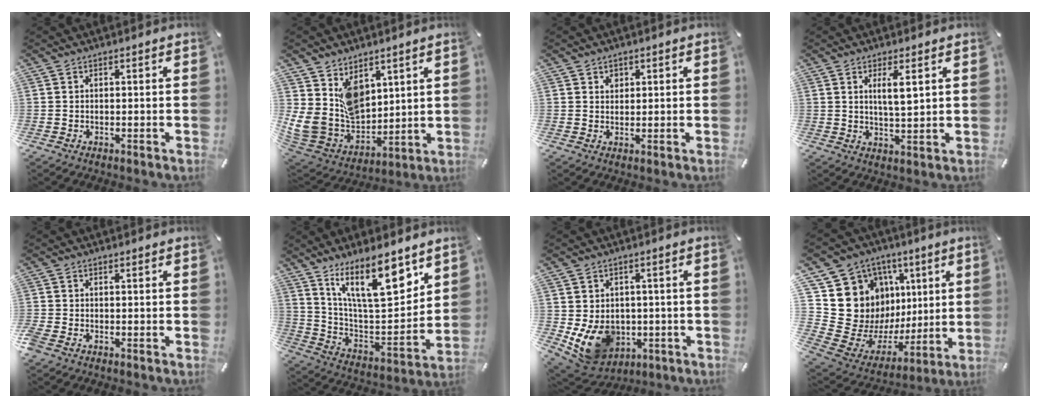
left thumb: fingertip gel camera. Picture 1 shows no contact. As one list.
[{"total": 14.4, "force": [5.3, 11.7, 6.4], "torque": [-0.134, -0.062, 0.107]}, {"total": 1.6, "force": [0.9, 1.3, 0.2], "torque": [0.012, -0.004, 0.012]}, {"total": 5.6, "force": [2.2, 1.3, 4.9], "torque": [-0.086, -0.004, 0.032]}, {"total": 1.4, "force": [-0.9, 0.8, 0.6], "torque": [-0.017, 0.001, -0.019]}, {"total": 18.8, "force": [12.0, 7.1, 12.7], "torque": [-0.207, -0.068, 0.201]}, {"total": 10.8, "force": [-2.1, 9.1, 5.3], "torque": [-0.108, -0.003, -0.035]}, {"total": 16.5, "force": [3.9, 15.5, 4.3], "torque": [-0.055, -0.065, 0.117]}]